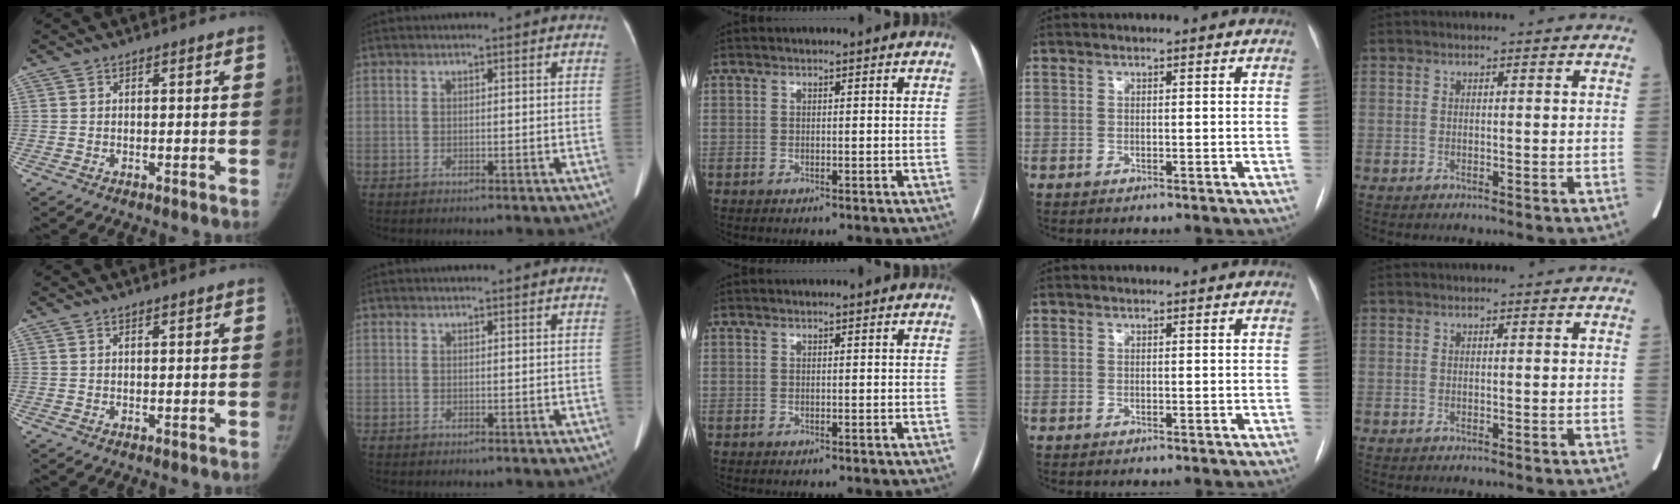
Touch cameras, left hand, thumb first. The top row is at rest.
{"thumb": {"total": 0.7, "force": [0.6, 0.1, 0.3], "torque": [-0.007, -0.004, 0.011]}, "index": {"total": 2.5, "force": [2.4, 0.1, 0.8], "torque": [-0.009, 0.016, 0.026]}}